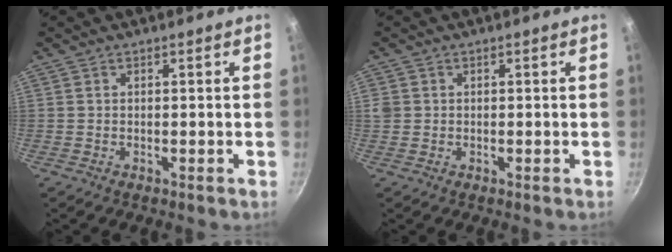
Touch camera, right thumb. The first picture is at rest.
{"total": 2.0, "force": [0.2, 1.9, 0.7], "torque": [-0.009, 0.002, 0.001]}